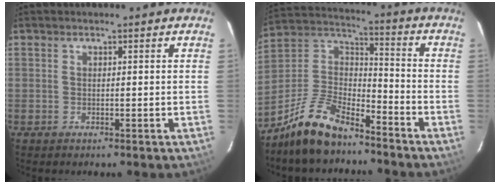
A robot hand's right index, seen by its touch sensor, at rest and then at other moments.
{"total": 14.6, "force": [-10.9, 5.4, 8.1], "torque": [-0.182, 0.021, -0.207]}